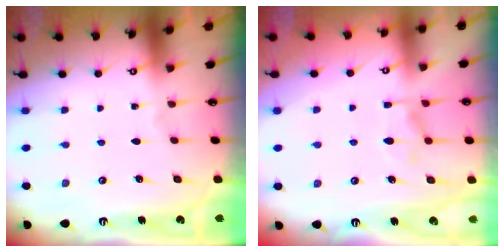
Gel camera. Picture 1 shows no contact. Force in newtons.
{"total": 1.7, "press": 0.9, "slide": 1.5}